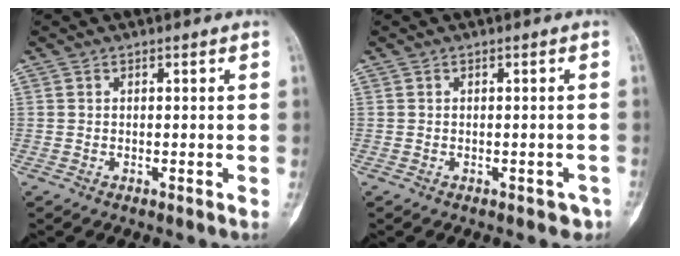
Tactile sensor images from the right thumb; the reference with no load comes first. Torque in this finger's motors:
{"motor_torque": [0.56, 0.23, 0.21, -0.06, 0.05]}